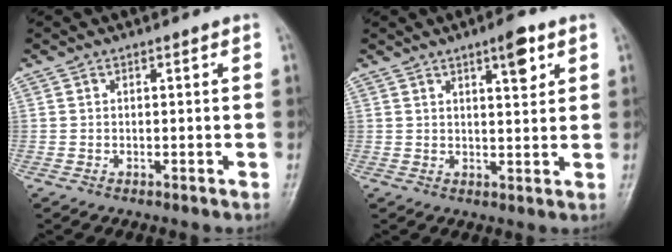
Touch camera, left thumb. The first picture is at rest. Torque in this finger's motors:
{"motor_torque": [0.07, 0.02, 0.05, 0.23, 0.08]}